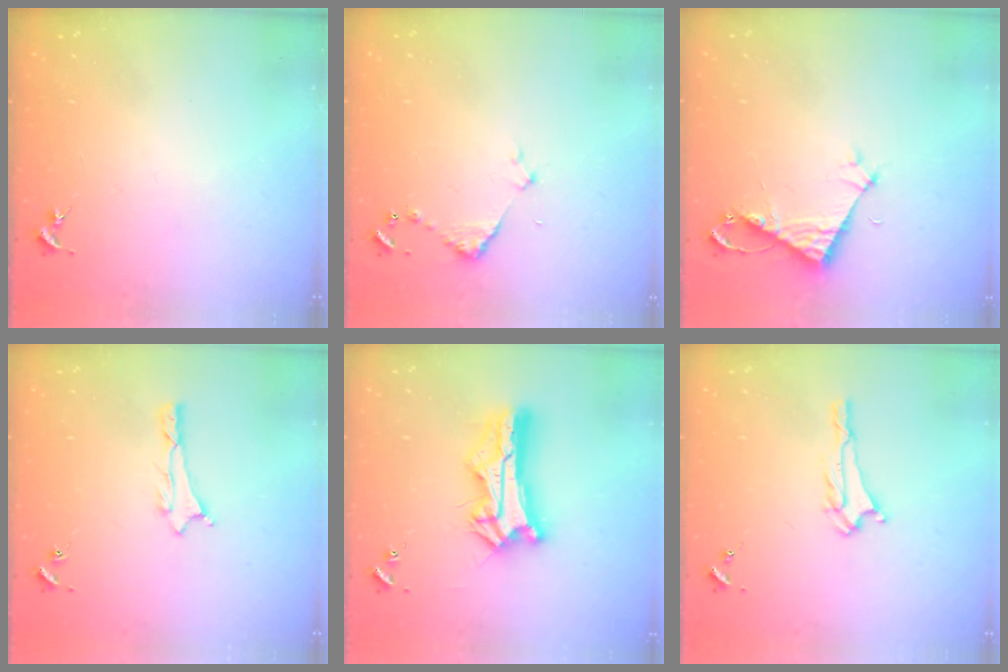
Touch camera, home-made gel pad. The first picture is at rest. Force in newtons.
{"total": 2.9, "press": 2.9, "slide": 0.3}
{"total": 4.9, "press": 4.9, "slide": 0.2}
{"total": 0.8, "press": 0.8, "slide": 0.2}
{"total": 11.6, "press": 11.6, "slide": 1.0}
{"total": 1.9, "press": 1.9, "slide": 0.4}